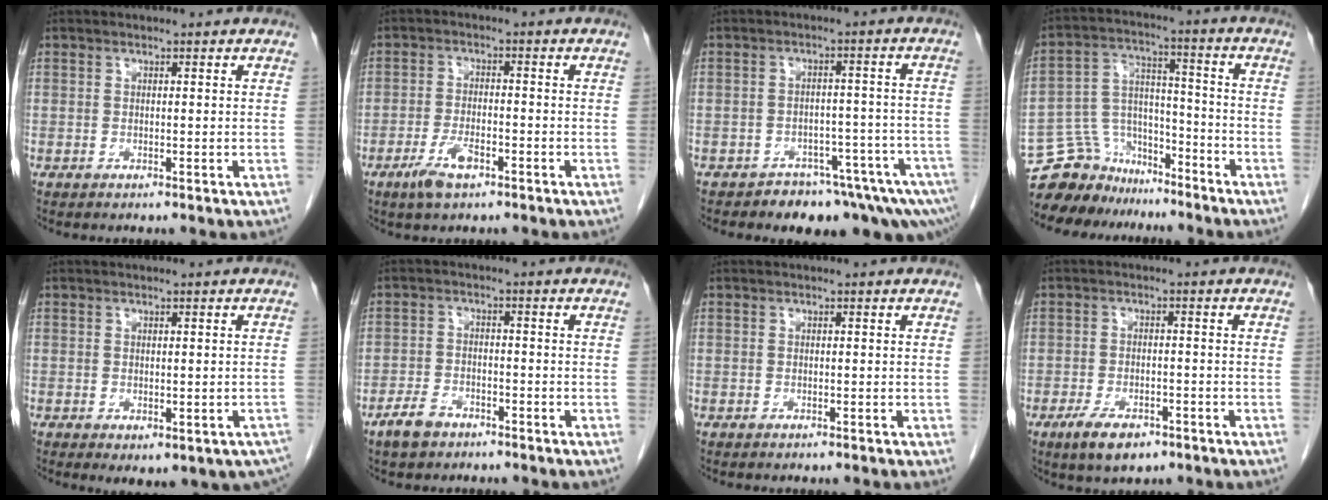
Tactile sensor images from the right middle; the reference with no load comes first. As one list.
[{"total": 4.6, "force": [-2.7, 1.5, 3.4], "torque": [-0.071, -0.002, -0.047]}, {"total": 9.5, "force": [-8.2, 3.2, 3.6], "torque": [-0.019, 0.027, -0.105]}, {"total": 11.2, "force": [-9.9, 5.2, 0.8], "torque": [-0.025, 0.050, -0.175]}, {"total": 8.6, "force": [-5.2, 4.6, 5.1], "torque": [-0.060, -0.009, -0.058]}, {"total": 4.1, "force": [-3.0, 2.1, 1.7], "torque": [-0.040, 0.002, -0.051]}, {"total": 0.0}, {"total": 5.6, "force": [-3.6, 2.4, 3.6], "torque": [-0.070, -0.005, -0.055]}]